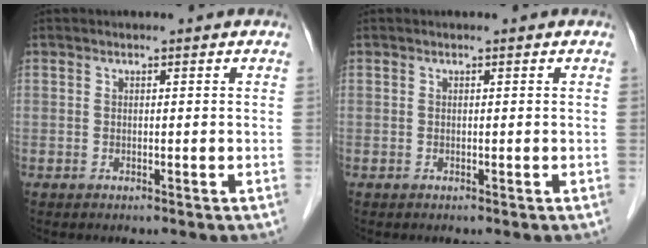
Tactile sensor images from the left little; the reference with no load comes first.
{"total": 0.0}